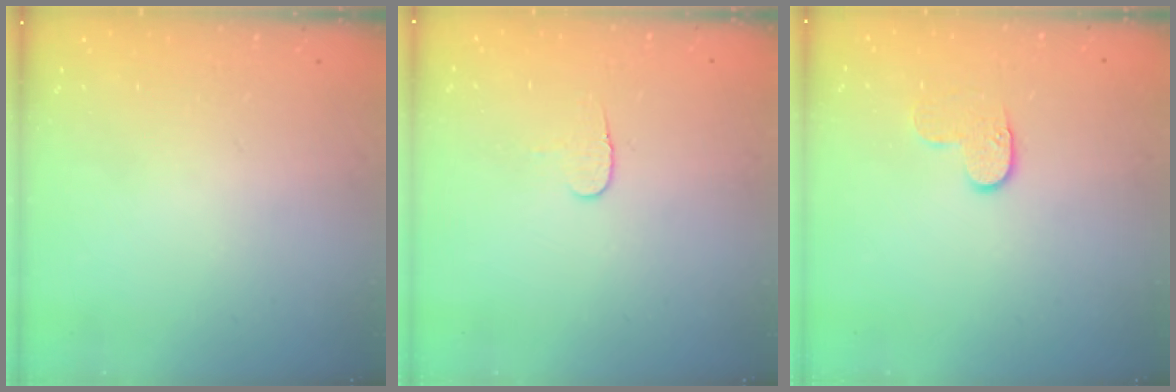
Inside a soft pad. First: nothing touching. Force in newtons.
{"total": 4.5, "press": 4.5, "slide": 0.5}
{"total": 5.4, "press": 5.4, "slide": 0.3}